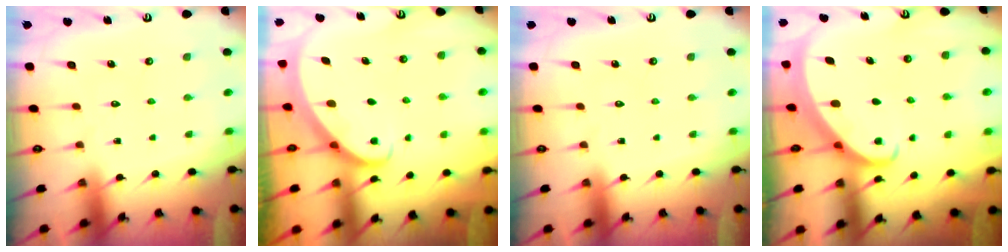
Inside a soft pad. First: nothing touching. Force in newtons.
{"total": 2.7, "press": 2.7, "slide": 0.2}
{"total": 0.0}
{"total": 2.6, "press": 2.6, "slide": 0.3}